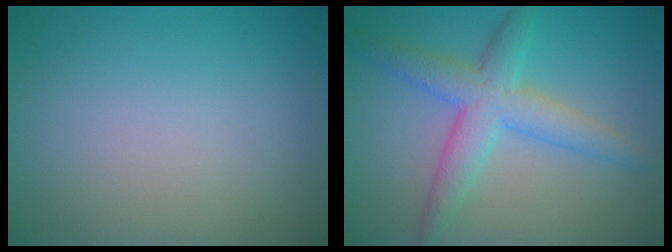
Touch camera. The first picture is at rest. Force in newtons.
{"total": 4.9, "press": 4.9, "slide": 0.1}